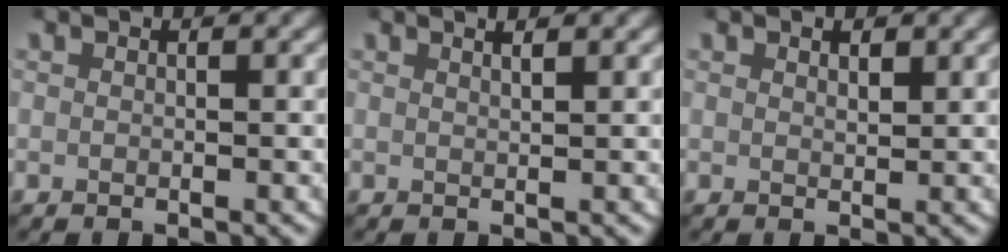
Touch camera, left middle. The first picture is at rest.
{"total": 1.5, "force": [1.1, 0.2, 1.0], "torque": [-0.010, 0.004, 0.016]}
{"total": 1.1, "force": [0.7, 0.3, 0.7], "torque": [-0.006, -0.004, 0.014]}